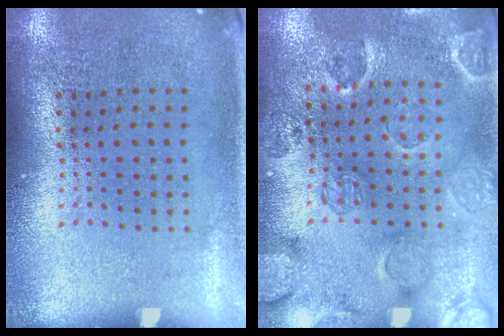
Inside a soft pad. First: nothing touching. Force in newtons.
{"total": 2.4, "press": 2.1, "slide": 1.3}